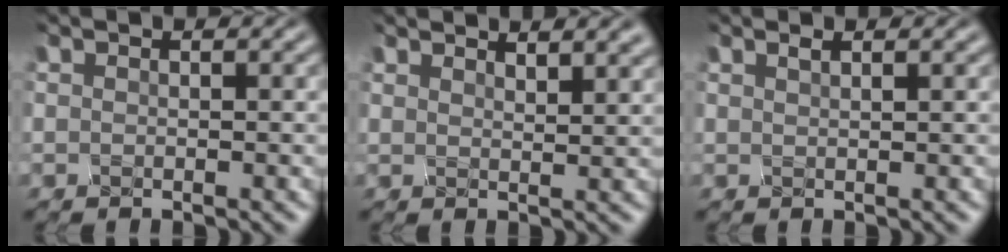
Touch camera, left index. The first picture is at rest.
{"total": 3.5, "force": [2.8, 1.0, 1.8], "torque": [-0.013, 0.006, 0.033]}
{"total": 0.7, "force": [0.3, 0.3, 0.6], "torque": [0.001, 0.008, -0.002]}